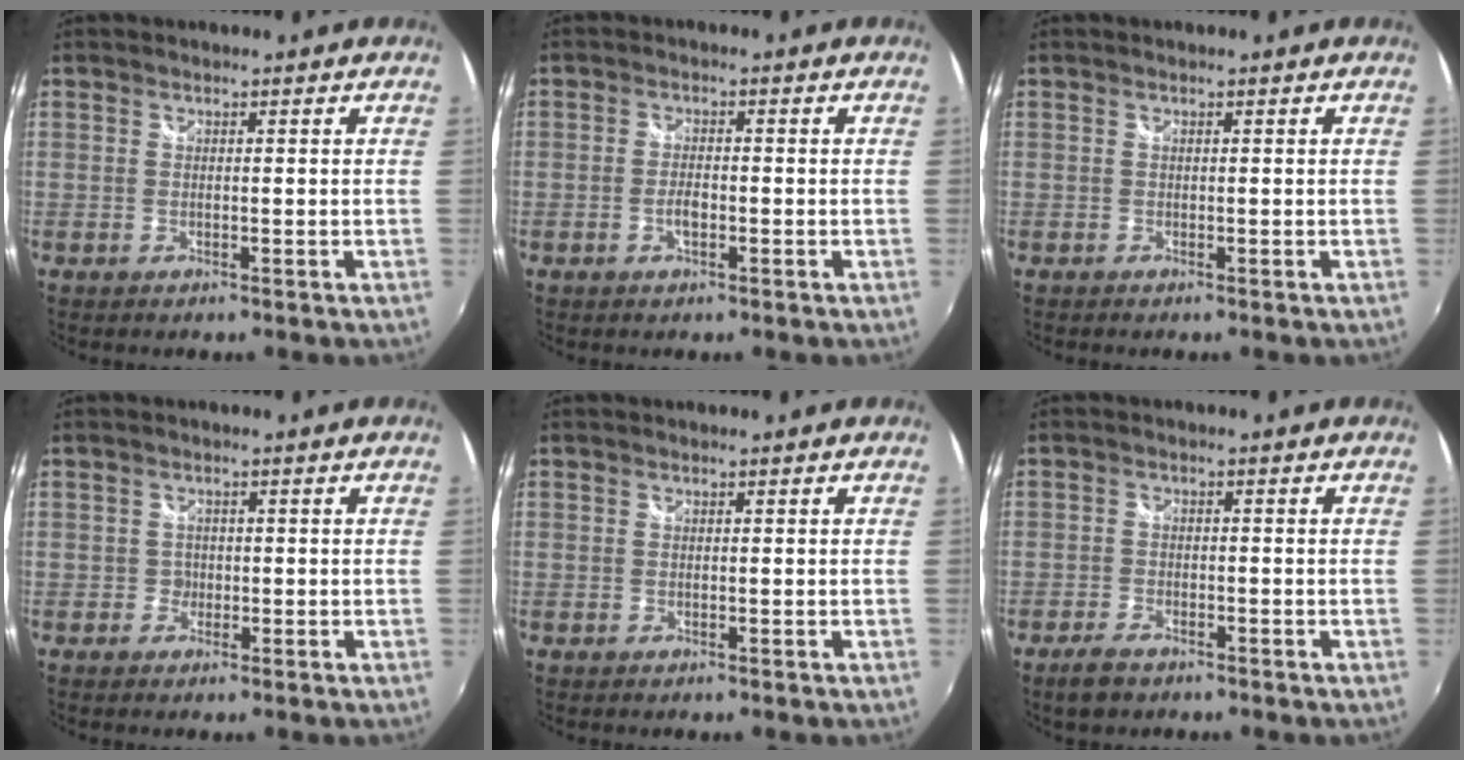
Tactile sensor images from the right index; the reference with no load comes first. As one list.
[{"total": 2.7, "force": [-1.0, 1.2, 2.2], "torque": [-0.046, 0.000, -0.020]}, {"total": 0.0}, {"total": 1.7, "force": [-0.6, 1.5, 0.1], "torque": [0.000, 0.001, -0.009]}, {"total": 0.0}, {"total": 4.2, "force": [-3.1, 1.9, 2.0], "torque": [-0.052, 0.000, -0.054]}]